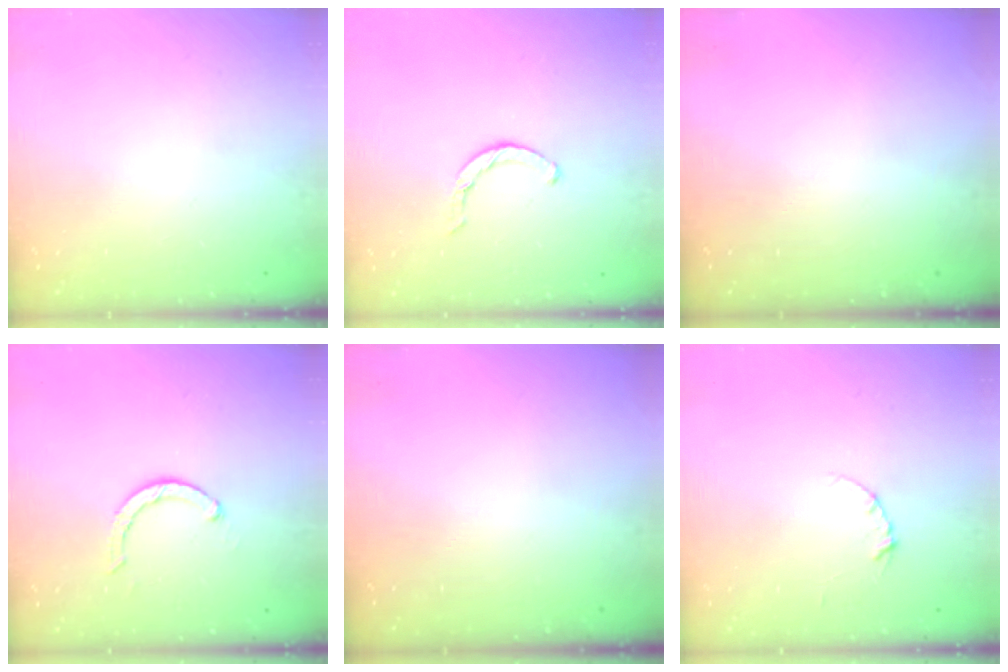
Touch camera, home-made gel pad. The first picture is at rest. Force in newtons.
{"total": 3.6, "press": 3.5, "slide": 0.8}
{"total": 0.0}
{"total": 2.6, "press": 2.5, "slide": 0.4}
{"total": 0.0}
{"total": 3.4, "press": 3.4, "slide": 0.3}